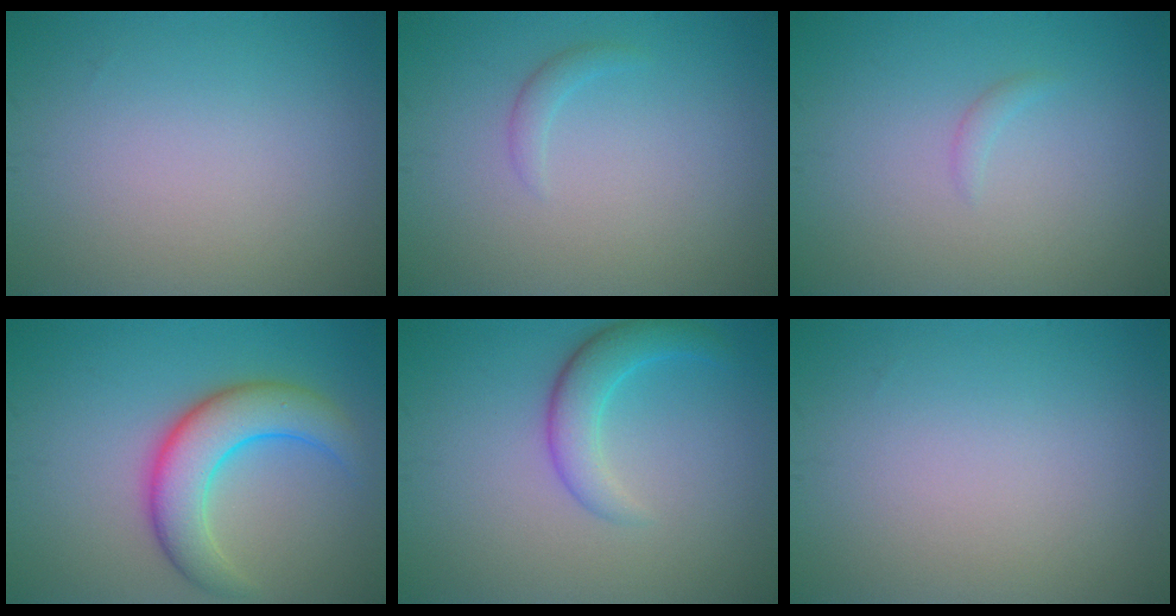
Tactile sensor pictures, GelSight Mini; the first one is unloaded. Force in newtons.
{"total": 1.0, "press": 1.0, "slide": 0.1}
{"total": 0.7, "press": 0.7, "slide": 0.1}
{"total": 6.3, "press": 6.3, "slide": 0.2}
{"total": 3.4, "press": 3.4, "slide": 0.2}
{"total": 0.0}